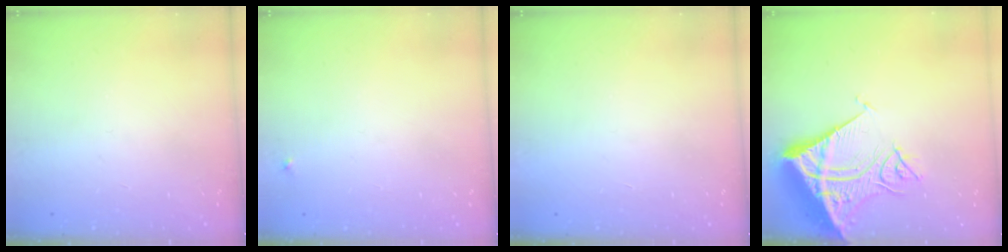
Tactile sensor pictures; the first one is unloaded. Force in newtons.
{"total": 3.3, "press": 3.3, "slide": 0.4}
{"total": 1.6, "press": 1.6, "slide": 0.1}
{"total": 16.9, "press": 16.7, "slide": 2.3}